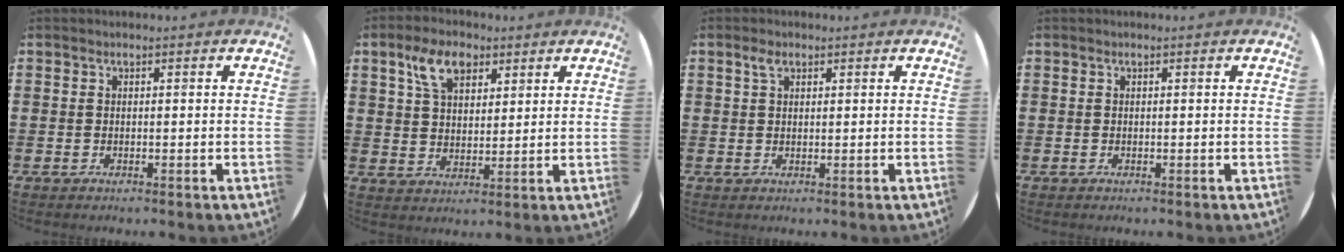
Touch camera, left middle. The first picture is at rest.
{"total": 6.8, "force": [4.0, 3.8, 3.9], "torque": [-0.073, 0.008, 0.071]}
{"total": 1.7, "force": [1.0, 0.9, 1.0], "torque": [-0.015, 0.003, 0.016]}
{"total": 0.0}